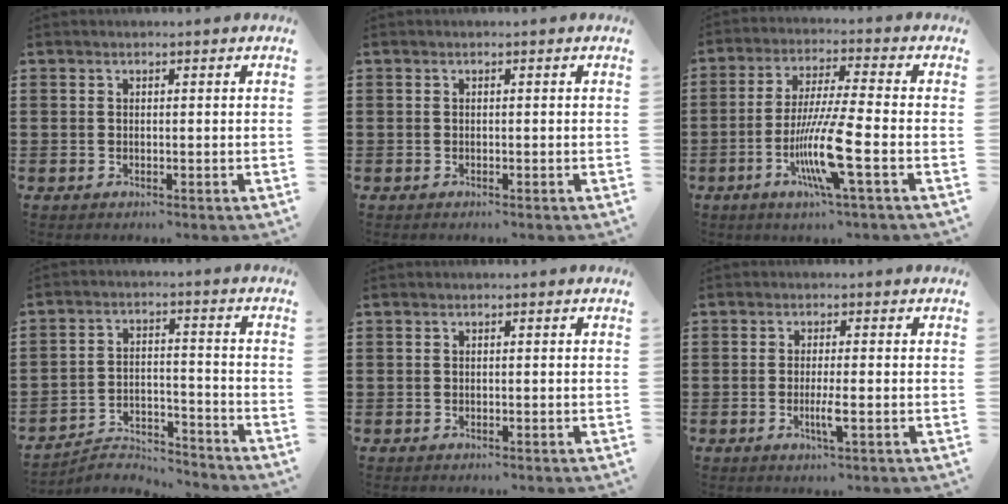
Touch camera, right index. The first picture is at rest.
{"total": 0.0}
{"total": 11.1, "force": [-4.0, 0.5, 10.4], "torque": [-0.210, -0.018, -0.079]}
{"total": 5.1, "force": [-4.9, 0.9, 0.7], "torque": [-0.013, 0.011, -0.099]}
{"total": 0.0}
{"total": 3.2, "force": [-1.1, 0.1, 3.0], "torque": [-0.059, -0.009, -0.022]}